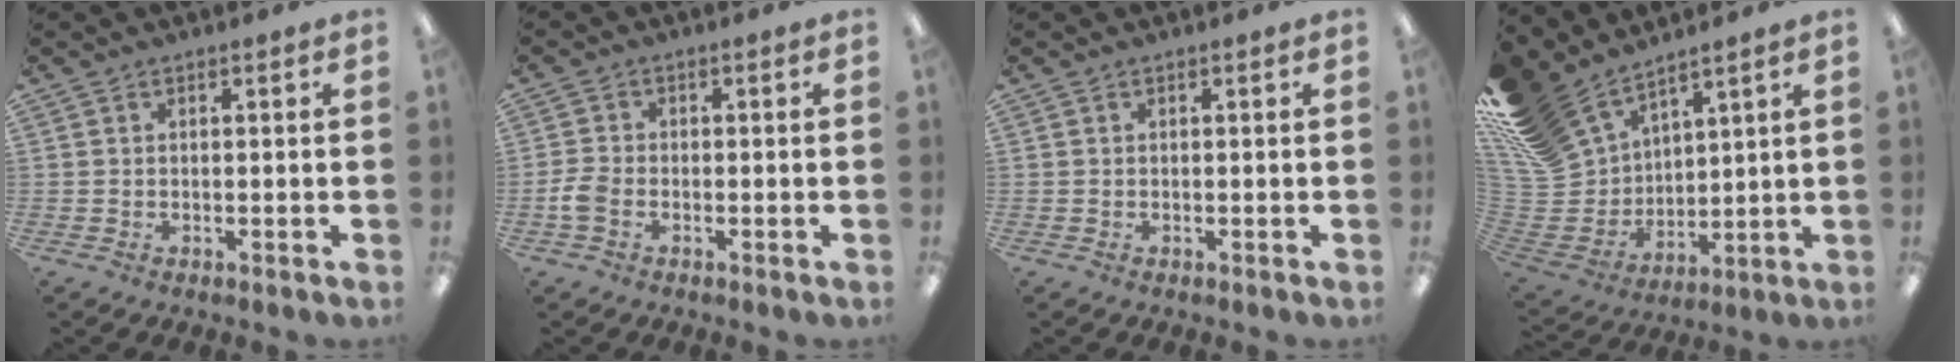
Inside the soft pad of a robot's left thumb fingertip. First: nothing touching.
{"total": 3.5, "force": [-1.4, 2.2, 2.3], "torque": [-0.051, 0.003, -0.026]}
{"total": 0.0}
{"total": 17.0, "force": [13.4, 8.9, 5.7], "torque": [-0.164, -0.084, 0.258]}